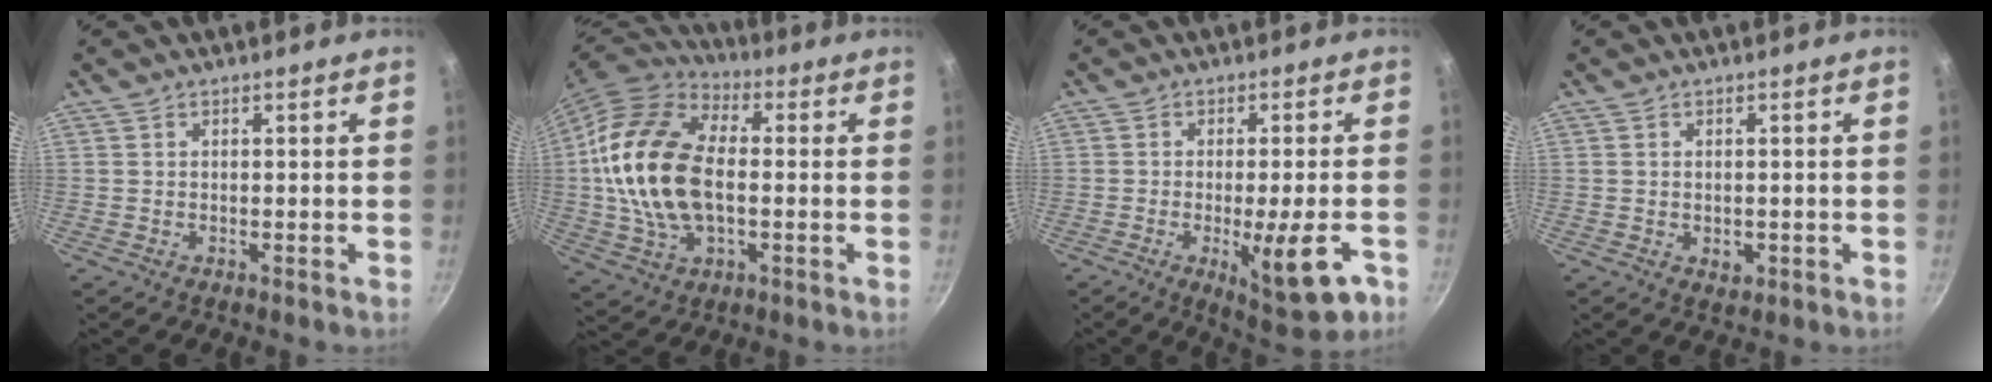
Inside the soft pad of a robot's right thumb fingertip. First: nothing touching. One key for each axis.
{"total": 20.7, "fx": -0.1, "fy": 12.7, "fz": 16.4, "tx": -0.302, "ty": 0.022, "tz": -0.011}
{"total": 11.7, "fx": -4.2, "fy": 2.8, "fz": 10.5, "tx": -0.132, "ty": 0.001, "tz": -0.053}
{"total": 2.3, "fx": -0.4, "fy": 1.6, "fz": 1.6, "tx": -0.022, "ty": -0.004, "tz": -0.005}